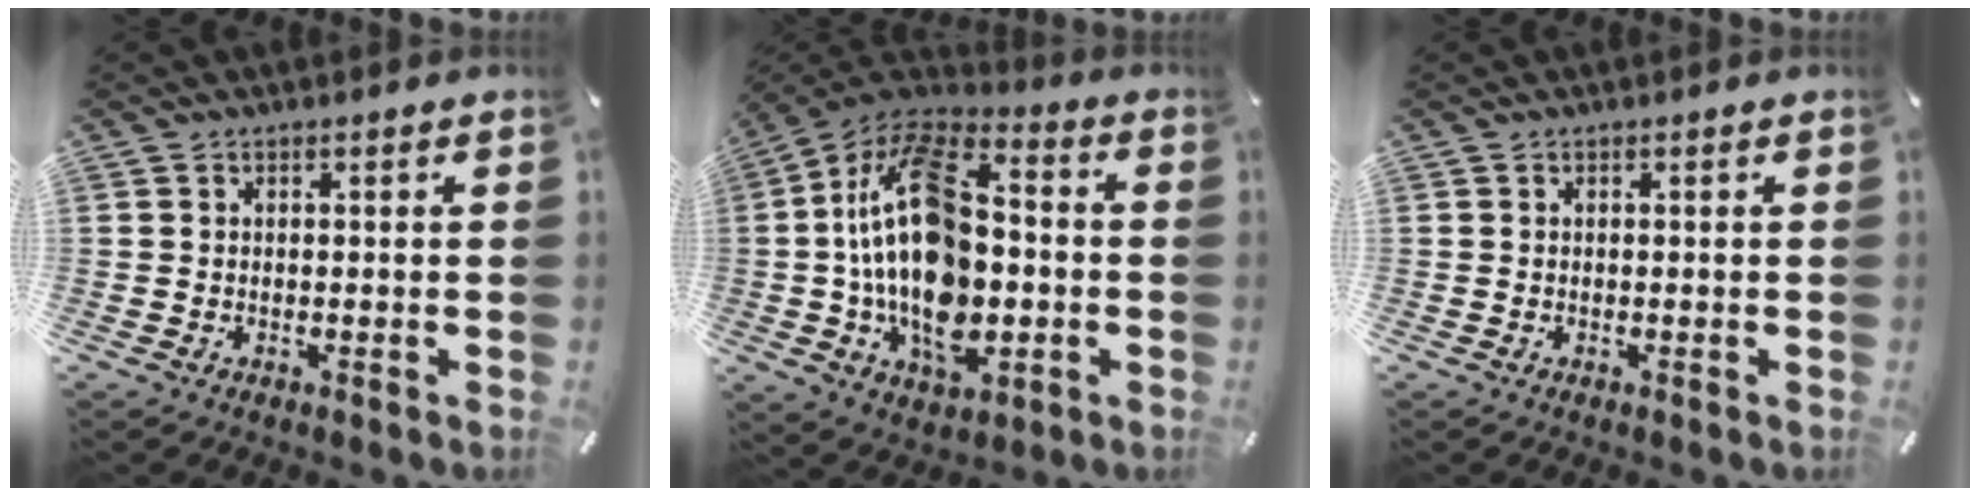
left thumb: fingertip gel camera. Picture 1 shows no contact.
{"total": 24.1, "force": [-1.7, 15.0, 18.8], "torque": [-0.352, 0.012, -0.028]}
{"total": 0.0}